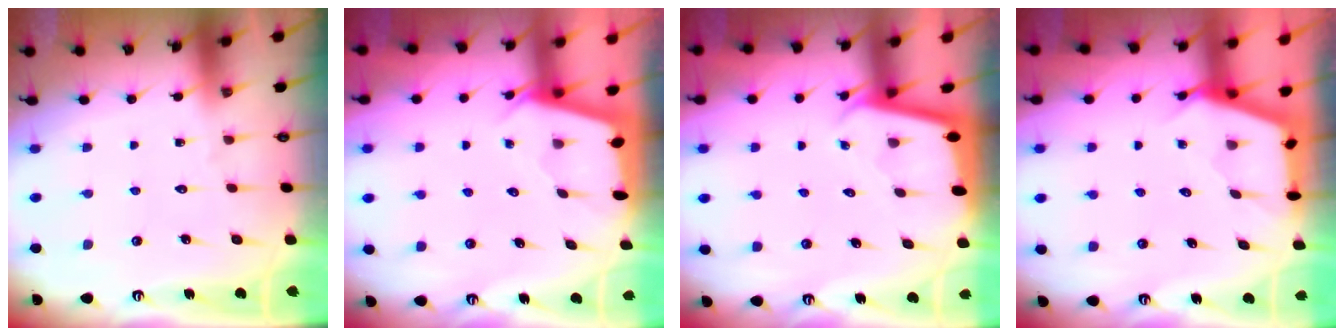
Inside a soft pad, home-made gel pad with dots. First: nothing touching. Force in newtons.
{"total": 2.1, "press": 2.1, "slide": 0.3}
{"total": 1.9, "press": 1.9, "slide": 0.1}
{"total": 2.6, "press": 2.6, "slide": 0.4}